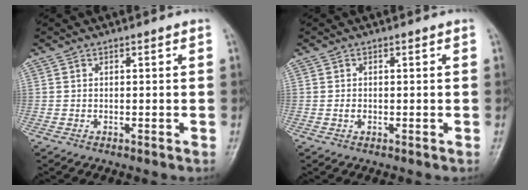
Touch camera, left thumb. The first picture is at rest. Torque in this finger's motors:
{"motor_torque": [0.30, -0.05, 0.55, 0.13, 0.00]}